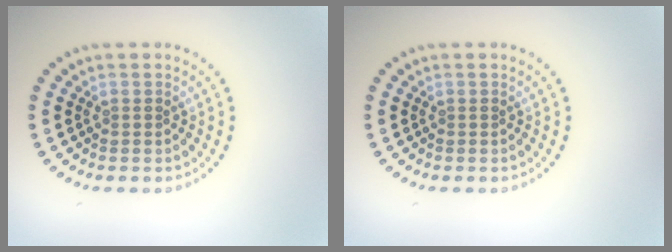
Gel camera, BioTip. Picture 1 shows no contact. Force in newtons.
{"total": 0.0}